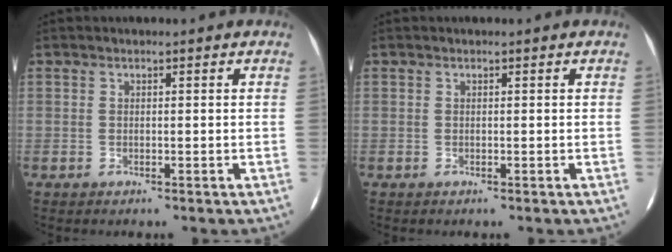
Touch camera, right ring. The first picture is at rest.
{"total": 0.0}